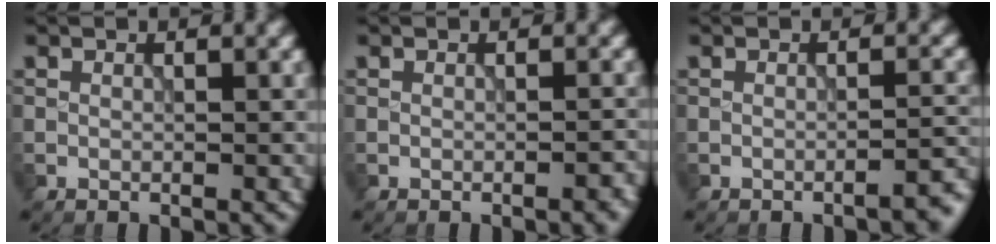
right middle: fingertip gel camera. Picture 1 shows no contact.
{"total": 1.1, "force": [-0.7, 0.2, 0.9], "torque": [-0.011, 0.001, -0.009]}
{"total": 2.6, "force": [-1.8, 0.5, 1.7], "torque": [-0.013, 0.009, -0.032]}